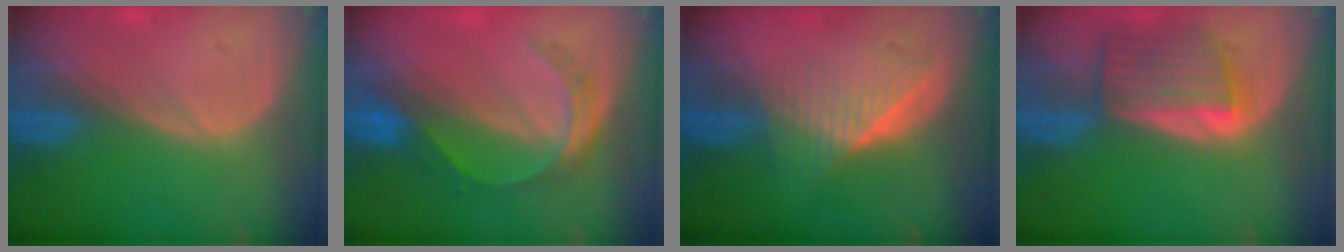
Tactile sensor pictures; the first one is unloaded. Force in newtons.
{"total": 5.4, "press": 5.1, "slide": 1.7}
{"total": 6.3, "press": 5.8, "slide": 2.6}
{"total": 6.4, "press": 6.4, "slide": 0.8}